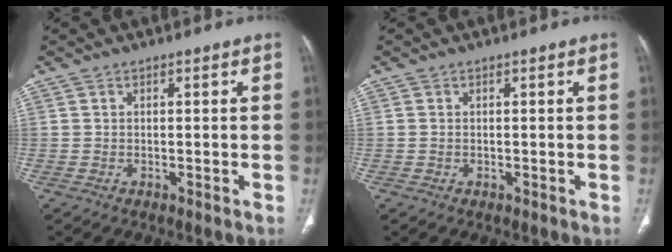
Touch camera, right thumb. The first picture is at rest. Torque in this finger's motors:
{"motor_torque": [-0.82, 0.00, -0.13, 0.07, 0.06]}